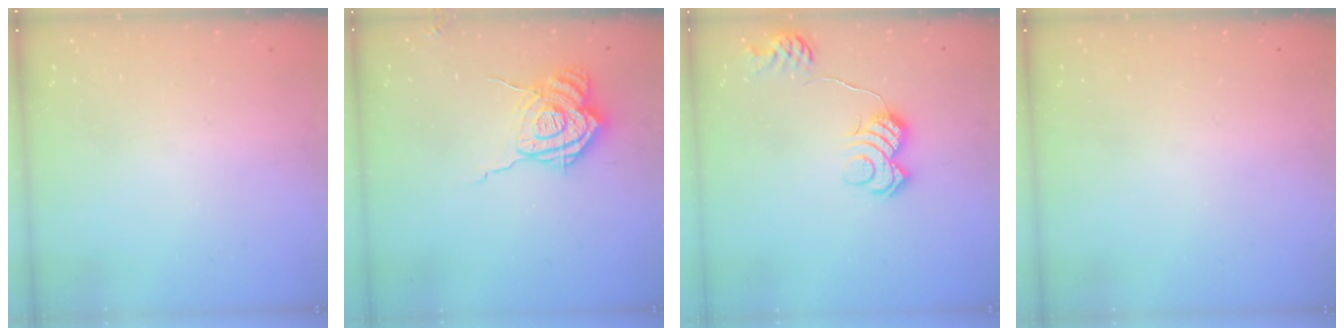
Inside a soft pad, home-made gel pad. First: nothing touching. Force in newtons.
{"total": 13.9, "press": 13.8, "slide": 1.5}
{"total": 11.4, "press": 11.4, "slide": 0.5}
{"total": 0.0}